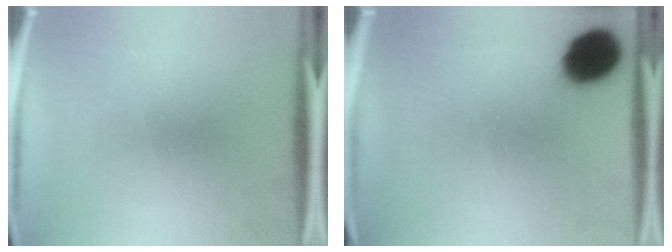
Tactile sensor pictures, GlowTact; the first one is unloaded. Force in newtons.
{"total": 12.7}